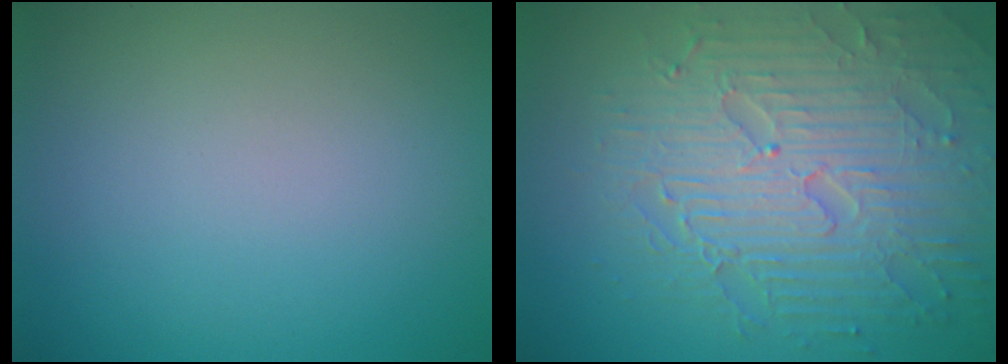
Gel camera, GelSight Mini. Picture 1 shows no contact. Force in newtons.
{"total": 8.4, "press": 6.1, "slide": 5.8}